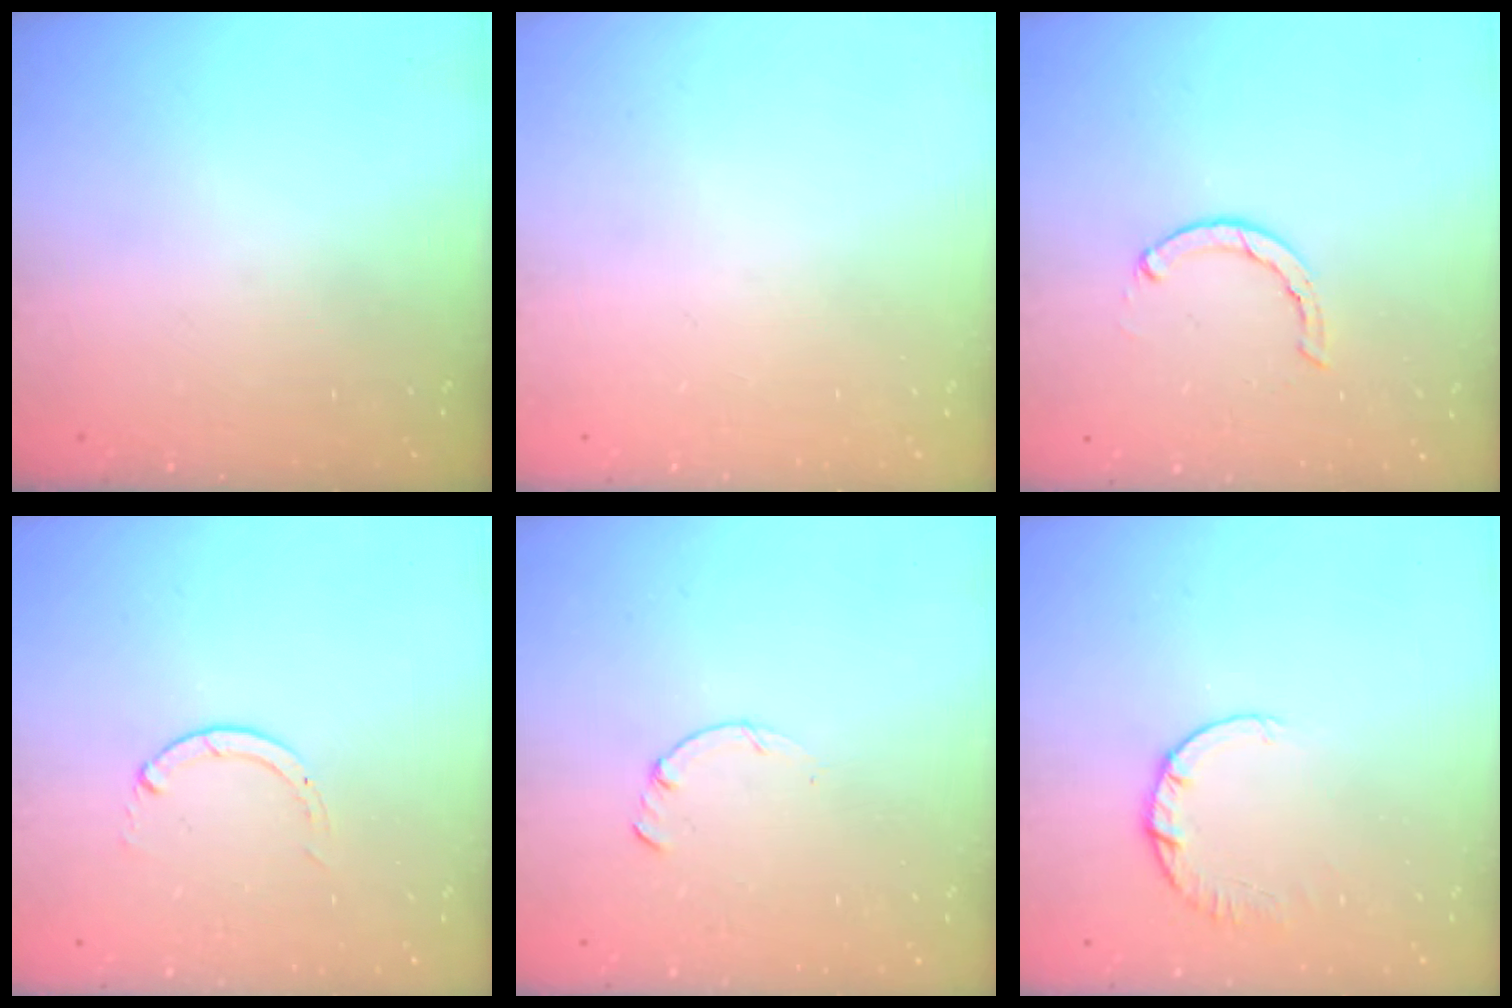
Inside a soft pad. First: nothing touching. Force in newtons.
{"total": 0.0}
{"total": 1.5, "press": 1.5, "slide": 0.2}
{"total": 0.0}
{"total": 0.0}
{"total": 2.4, "press": 2.4, "slide": 0.2}